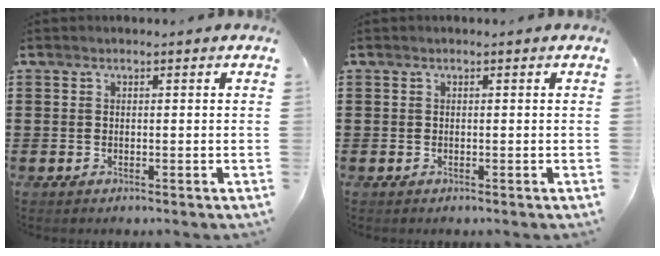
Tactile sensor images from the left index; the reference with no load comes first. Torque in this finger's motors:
{"motor_torque": [0.00, 0.00, 0.00, 0.00]}